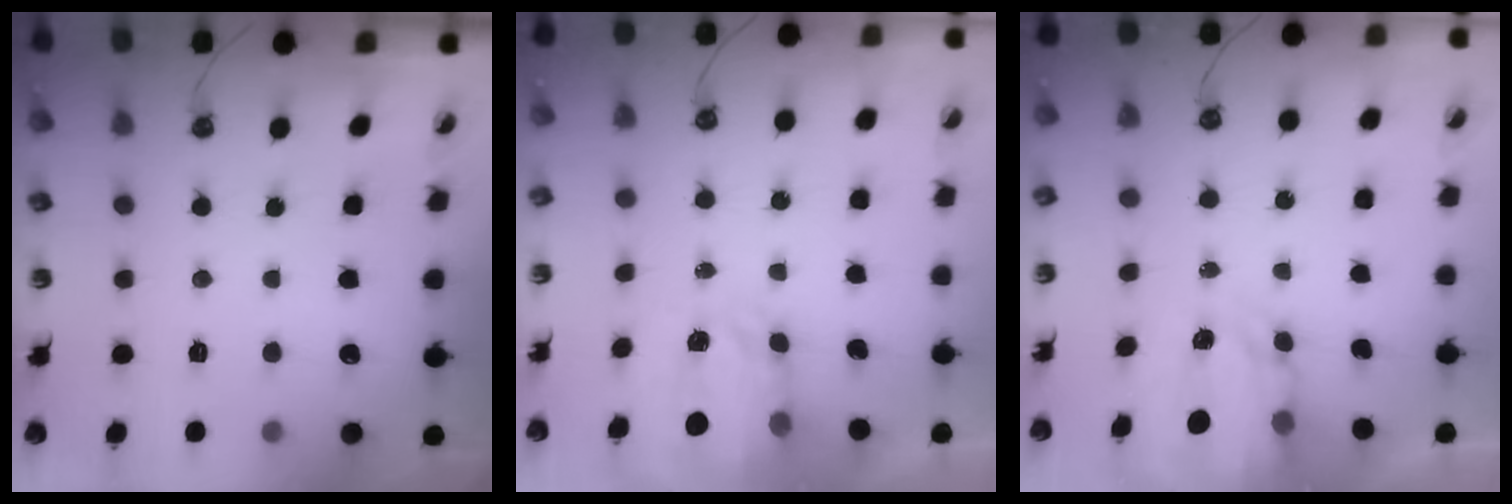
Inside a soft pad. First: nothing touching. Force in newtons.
{"total": 3.9, "press": 3.8, "slide": 0.5}
{"total": 3.9, "press": 3.9, "slide": 0.1}